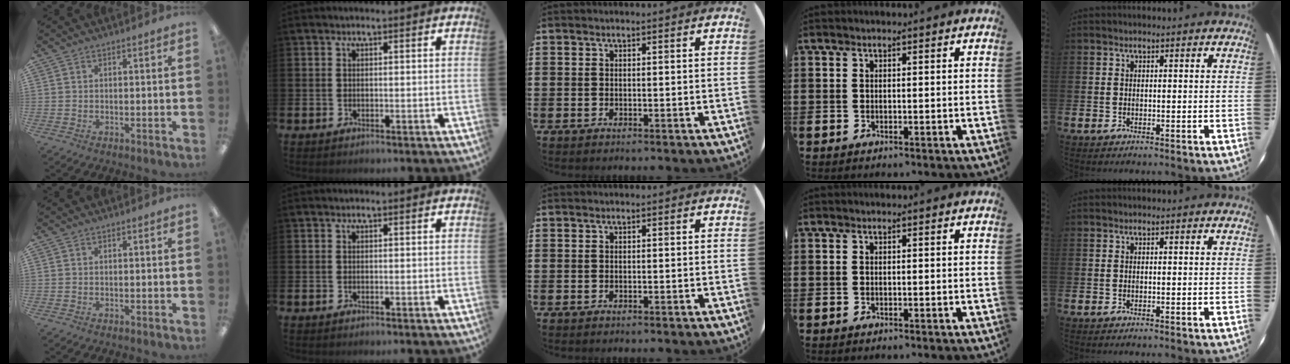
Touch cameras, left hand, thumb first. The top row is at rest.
{}